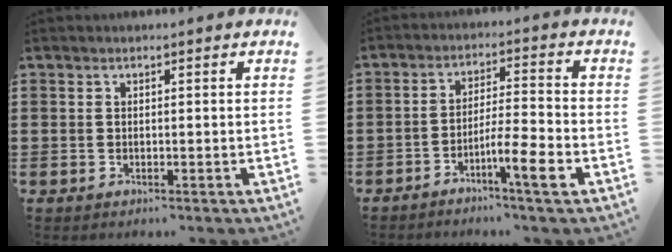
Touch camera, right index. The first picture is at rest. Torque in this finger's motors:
{"motor_torque": [-0.29, -0.10, 0.04, 0.03]}